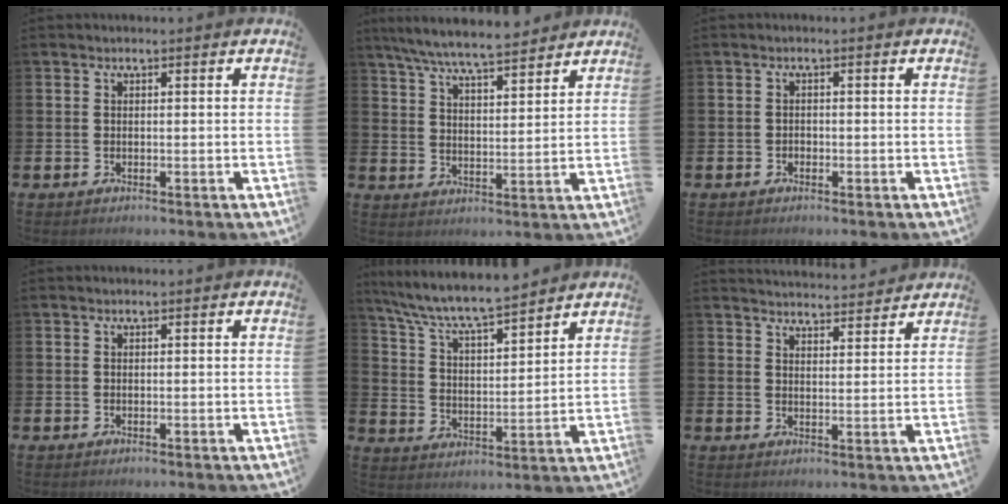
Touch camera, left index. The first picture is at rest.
{"total": 7.4, "force": [7.0, 0.7, 2.4], "torque": [-0.074, -0.032, 0.126]}
{"total": 0.9, "force": [-0.6, 0.6, 0.1], "torque": [-0.010, 0.006, -0.013]}
{"total": 0.0}
{"total": 7.7, "force": [7.3, 0.7, 2.4], "torque": [-0.082, -0.051, 0.128]}
{"total": 4.1, "force": [4.1, 0.3, -0.1], "torque": [-0.007, -0.026, 0.074]}